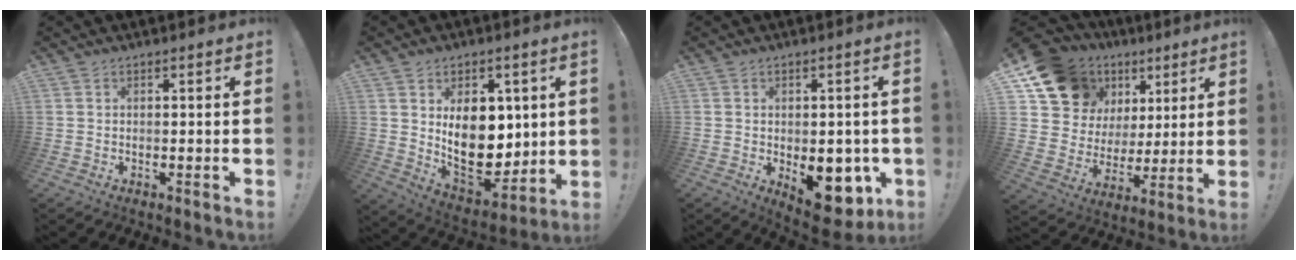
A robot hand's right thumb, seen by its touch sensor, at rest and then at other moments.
{"total": 17.3, "force": [3.5, 12.0, 12.0], "torque": [-0.181, -0.042, 0.072]}
{"total": 13.1, "force": [-4.3, 7.7, 9.8], "torque": [-0.083, 0.027, -0.054]}
{"total": 14.7, "force": [9.9, 9.8, 4.7], "torque": [-0.088, -0.066, 0.202]}